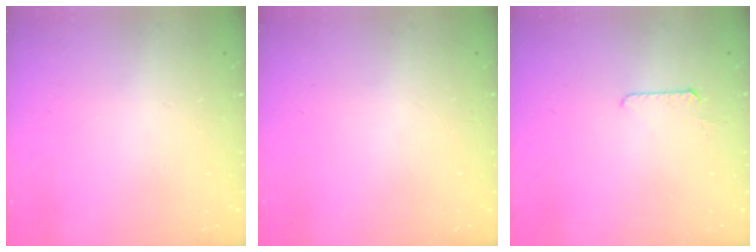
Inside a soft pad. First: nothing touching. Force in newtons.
{"total": 0.0}
{"total": 5.9, "press": 5.8, "slide": 0.6}